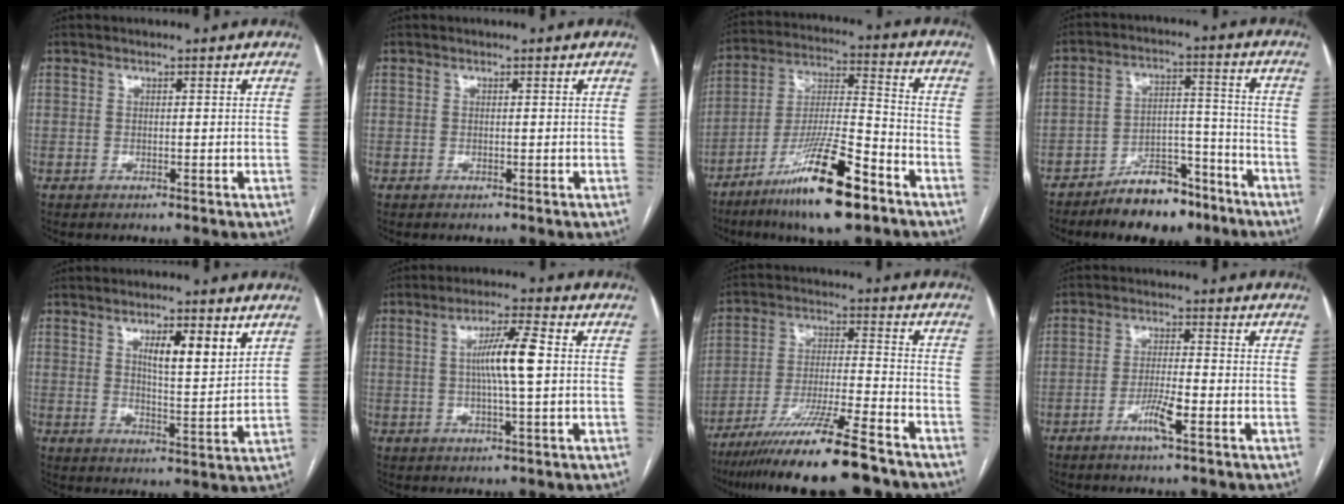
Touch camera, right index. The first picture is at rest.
{"total": 0.0}
{"total": 16.4, "force": [-10.1, 2.2, 12.8], "torque": [-0.249, -0.023, -0.180]}
{"total": 10.4, "force": [-7.8, 4.4, 5.3], "torque": [-0.079, 0.023, -0.129]}
{"total": 7.7, "force": [3.8, 1.3, 6.5], "torque": [-0.105, -0.005, 0.061]}
{"total": 7.6, "force": [0.7, 0.1, 7.5], "torque": [-0.135, 0.004, 0.009]}
{"total": 16.6, "force": [-12.5, 0.7, 10.9], "torque": [-0.194, -0.035, -0.215]}
{"total": 4.8, "force": [-2.4, 0.1, 4.2], "torque": [-0.080, -0.005, -0.047]}